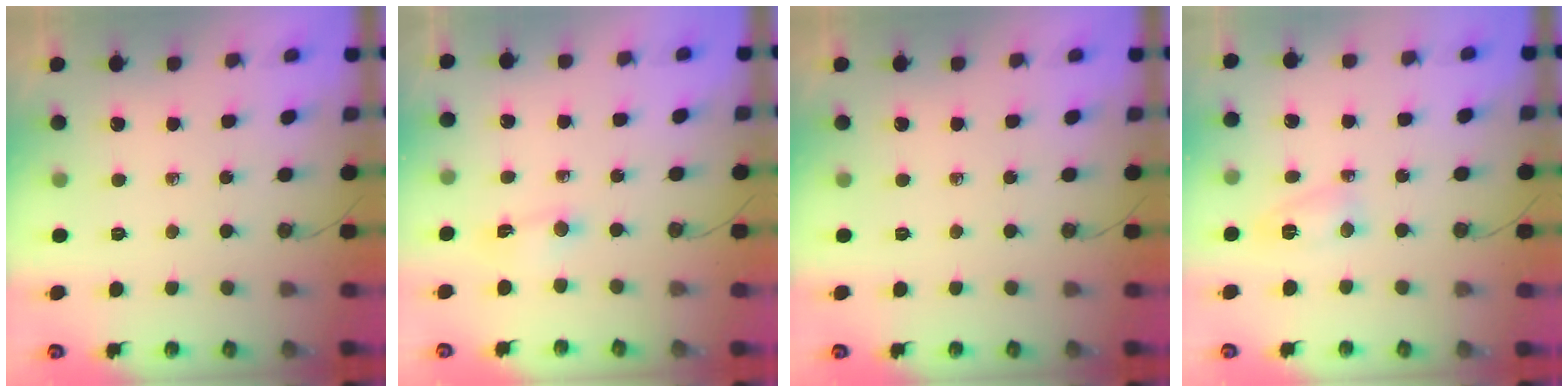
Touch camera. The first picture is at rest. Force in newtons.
{"total": 2.9, "press": 2.9, "slide": 0.4}
{"total": 0.0}
{"total": 3.8, "press": 3.6, "slide": 1.0}